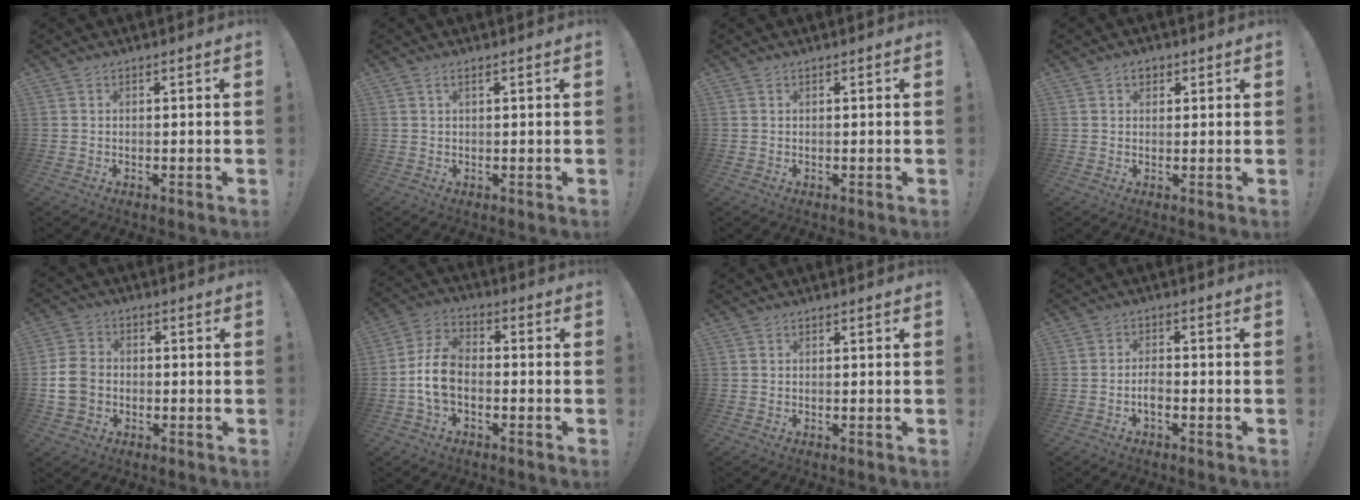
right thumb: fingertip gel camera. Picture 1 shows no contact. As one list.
[{"total": 1.3, "force": [0.4, 0.2, 1.2], "torque": [-0.025, 0.001, 0.007]}, {"total": 0.0}, {"total": 2.7, "force": [1.2, 2.0, 1.3], "torque": [-0.013, -0.003, 0.019]}, {"total": 9.2, "force": [-1.8, 7.4, 5.2], "torque": [-0.107, 0.021, -0.031]}, {"total": 9.8, "force": [-2.3, 6.5, 7.0], "torque": [-0.144, 0.016, -0.037]}, {"total": 0.0}, {"total": 3.2, "force": [-1.6, 1.5, 2.4], "torque": [-0.052, 0.007, -0.028]}]